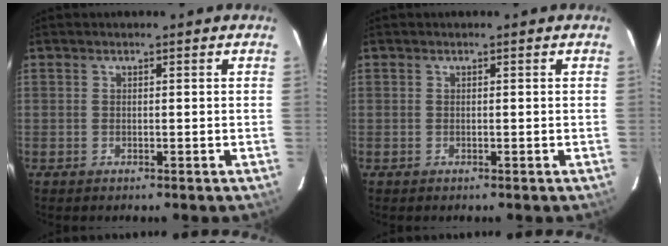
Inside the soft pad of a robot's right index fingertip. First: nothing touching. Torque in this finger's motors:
{"motor_torque": [-0.01, 0.01, 0.00, 0.00]}